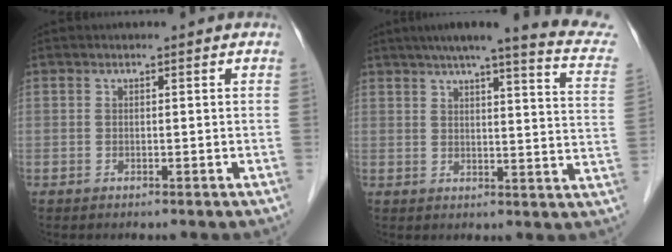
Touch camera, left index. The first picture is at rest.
{"total": 18.6, "force": [15.4, 0.9, 10.3], "torque": [-0.135, -0.021, 0.170]}